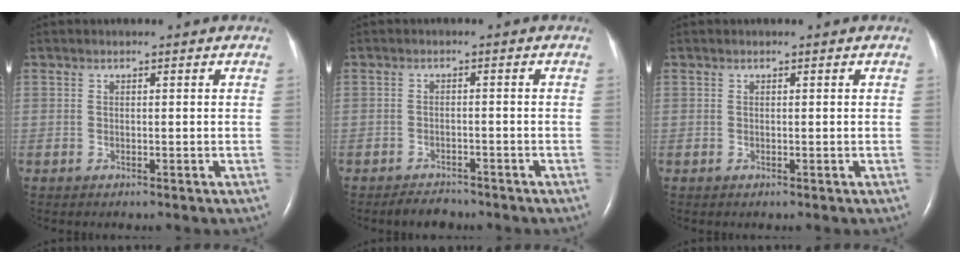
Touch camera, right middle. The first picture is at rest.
{"total": 2.9, "force": [-2.6, 1.1, 0.7], "torque": [-0.020, -0.002, -0.040]}
{"total": 0.0}